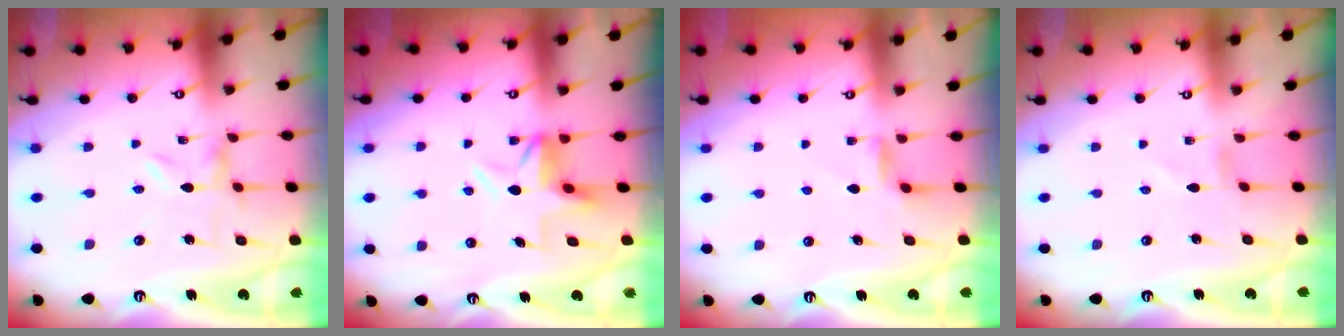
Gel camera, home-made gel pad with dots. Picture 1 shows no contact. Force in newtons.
{"total": 5.0, "press": 5.0, "slide": 0.2}
{"total": 3.1, "press": 3.1, "slide": 0.5}
{"total": 0.0}